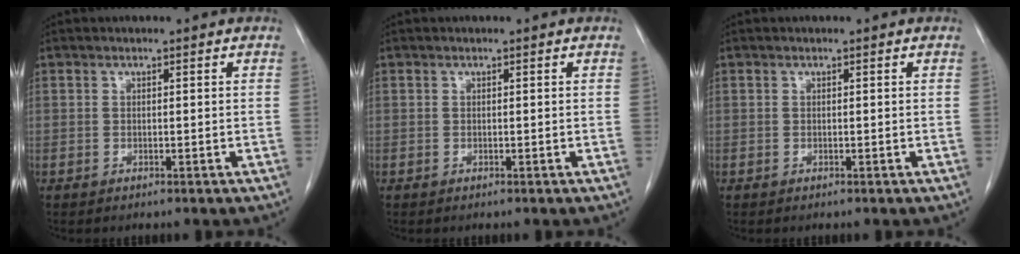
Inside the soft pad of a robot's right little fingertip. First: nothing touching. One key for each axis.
{"total": 0.0}
{"total": 0.0}